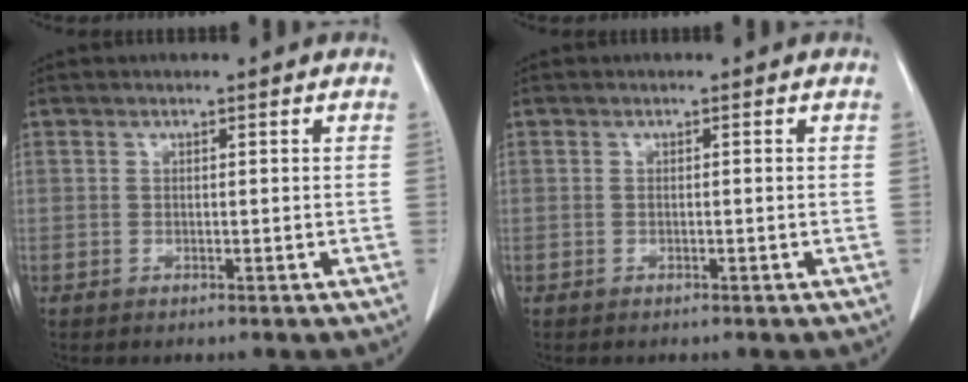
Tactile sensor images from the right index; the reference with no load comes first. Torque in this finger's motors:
{"motor_torque": [-0.10, -0.02, 0.04, -0.01]}